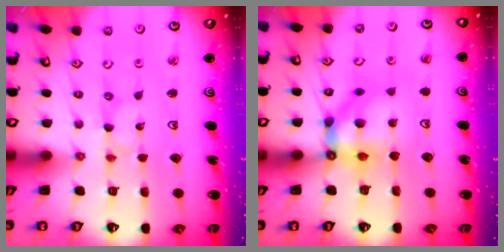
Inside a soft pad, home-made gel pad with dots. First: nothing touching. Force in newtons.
{"total": 9.1, "press": 9.0, "slide": 1.1}